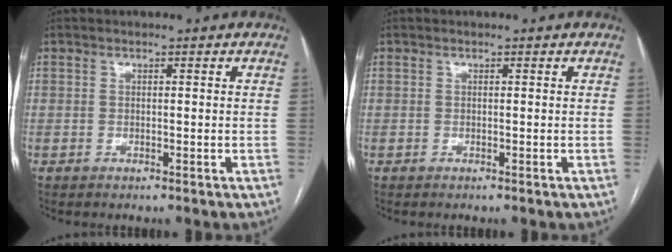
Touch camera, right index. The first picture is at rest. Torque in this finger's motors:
{"motor_torque": [0.01, 0.01, 0.00, 0.00]}